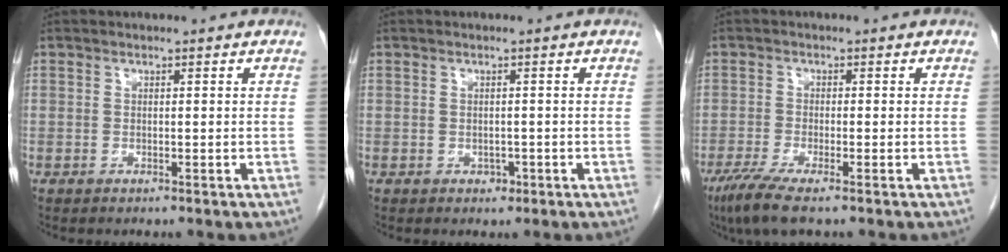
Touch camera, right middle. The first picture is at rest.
{"total": 1.1, "force": [-0.5, 0.9, 0.5], "torque": [-0.006, 0.003, -0.004]}
{"total": 5.4, "force": [-3.6, 0.4, 4.0], "torque": [-0.078, -0.017, -0.068]}